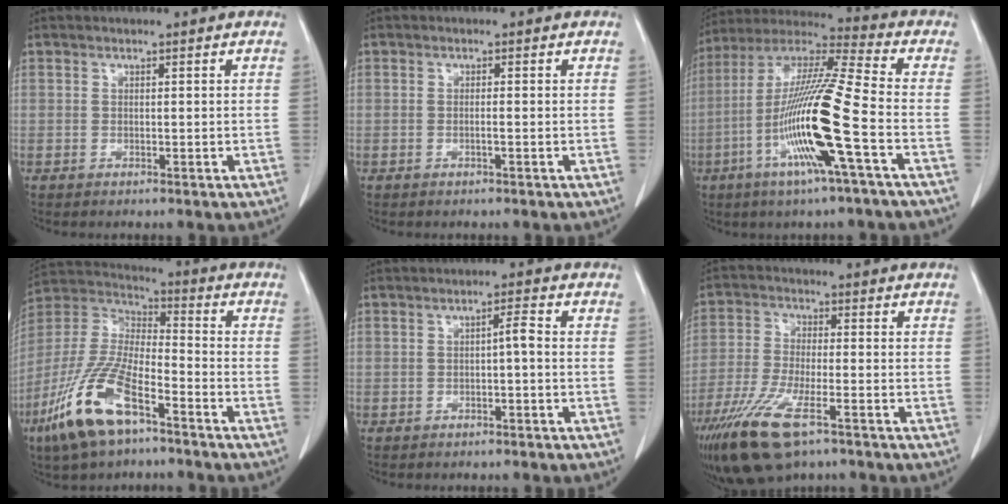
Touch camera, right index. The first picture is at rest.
{"total": 0.7, "force": [-0.3, -0.1, 0.6], "torque": [-0.009, 0.001, -0.005]}
{"total": 17.8, "force": [-5.5, -0.6, 16.9], "torque": [-0.335, -0.011, -0.114]}
{"total": 15.6, "force": [-9.0, 4.7, 11.9], "torque": [-0.261, -0.016, -0.173]}
{"total": 1.9, "force": [-0.4, 0.1, 1.8], "torque": [-0.027, 0.004, -0.007]}
{"total": 12.2, "force": [-7.5, 2.9, 9.1], "torque": [-0.184, -0.028, -0.133]}